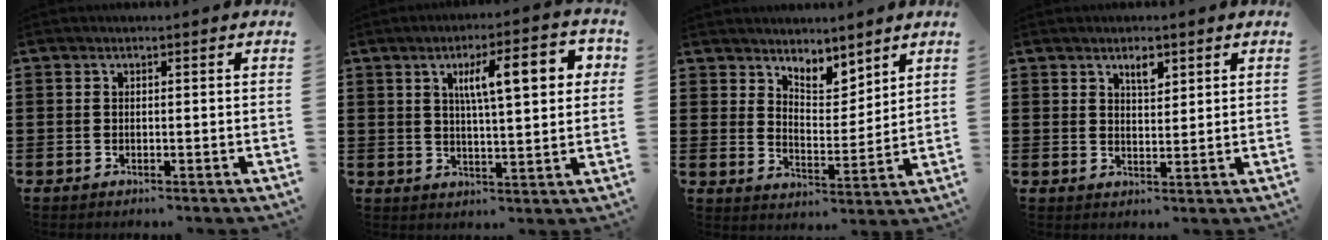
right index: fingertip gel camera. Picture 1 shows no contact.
{"total": 9.5, "force": [3.1, 2.4, 8.7], "torque": [-0.156, 0.007, 0.046]}
{"total": 4.8, "force": [4.6, 1.4, 0.3], "torque": [-0.015, -0.021, 0.084]}
{"total": 2.8, "force": [1.9, 1.0, 1.7], "torque": [-0.023, -0.003, 0.030]}